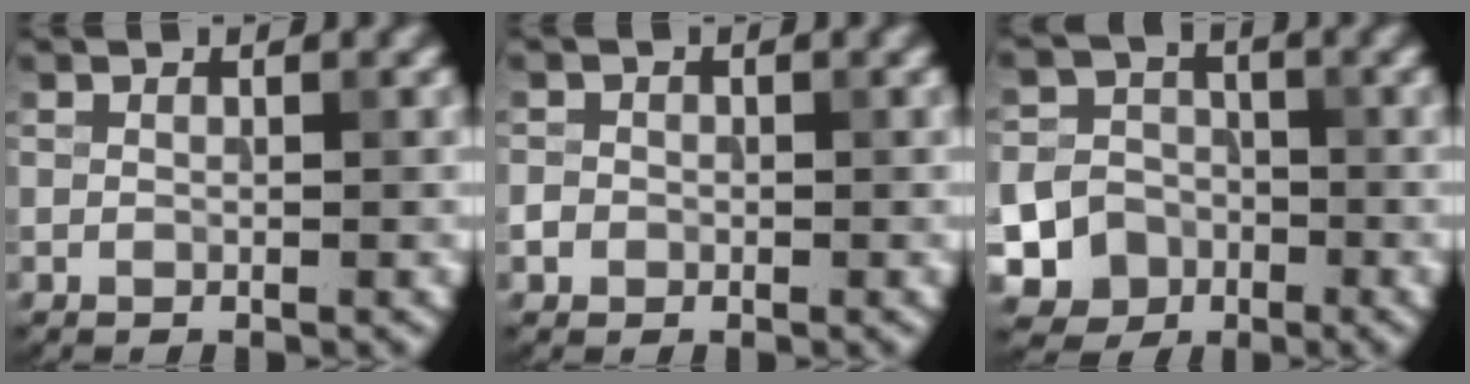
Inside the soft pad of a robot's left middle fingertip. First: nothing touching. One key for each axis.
{"total": 1.0, "fx": -0.4, "fy": 0.9, "fz": 0.2, "tx": 0.001, "ty": -0.001, "tz": -0.008}
{"total": 7.6, "fx": -3.7, "fy": 6.5, "fz": 1.5, "tx": -0.010, "ty": -0.014, "tz": -0.080}